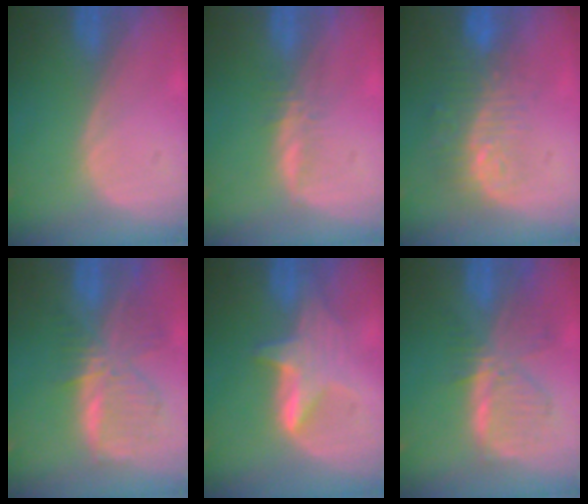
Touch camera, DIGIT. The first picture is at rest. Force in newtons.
{"total": 2.0, "press": 1.8, "slide": 0.6}
{"total": 9.9, "press": 8.1, "slide": 5.7}
{"total": 8.7, "press": 7.5, "slide": 4.3}
{"total": 6.0, "press": 5.9, "slide": 1.1}
{"total": 7.9, "press": 7.0, "slide": 3.6}